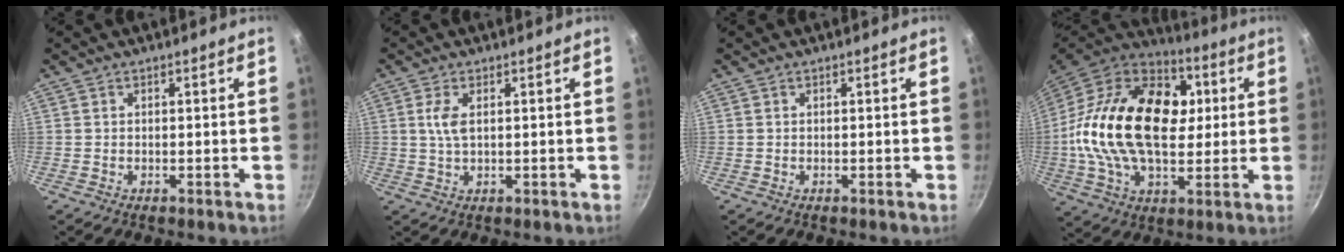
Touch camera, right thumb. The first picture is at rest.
{"total": 3.4, "force": [0.9, 1.4, 3.0], "torque": [-0.064, -0.001, 0.018]}
{"total": 0.0}
{"total": 30.1, "force": [3.1, 18.9, 23.2], "torque": [-0.396, 0.025, 0.039]}